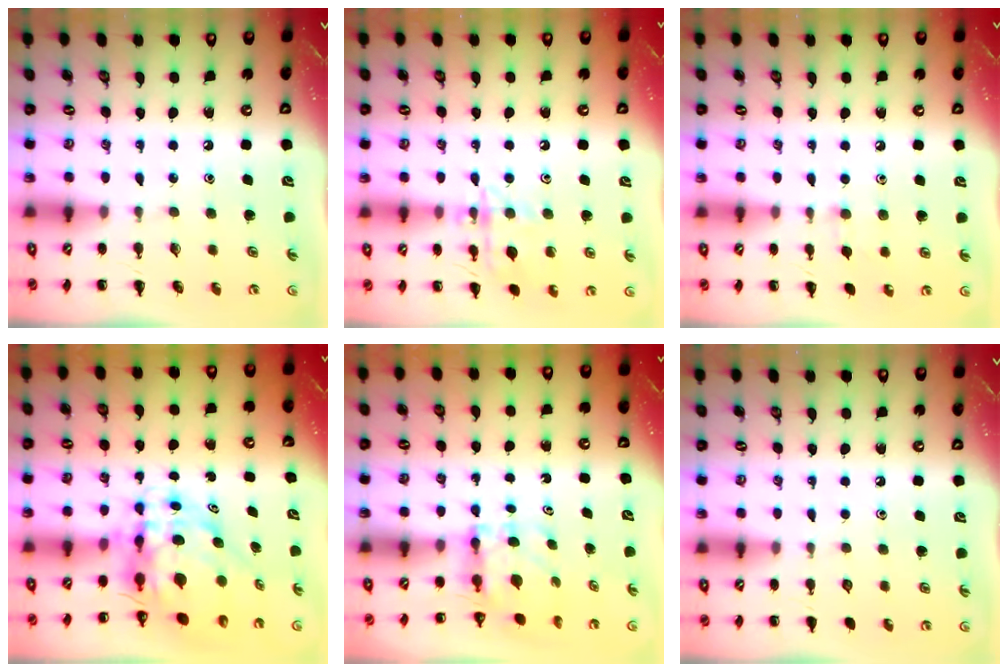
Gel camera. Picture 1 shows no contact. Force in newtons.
{"total": 13.7, "press": 13.7, "slide": 1.3}
{"total": 5.8, "press": 5.3, "slide": 2.2}
{"total": 8.3, "press": 7.9, "slide": 2.4}
{"total": 6.0, "press": 5.9, "slide": 0.8}
{"total": 0.0}